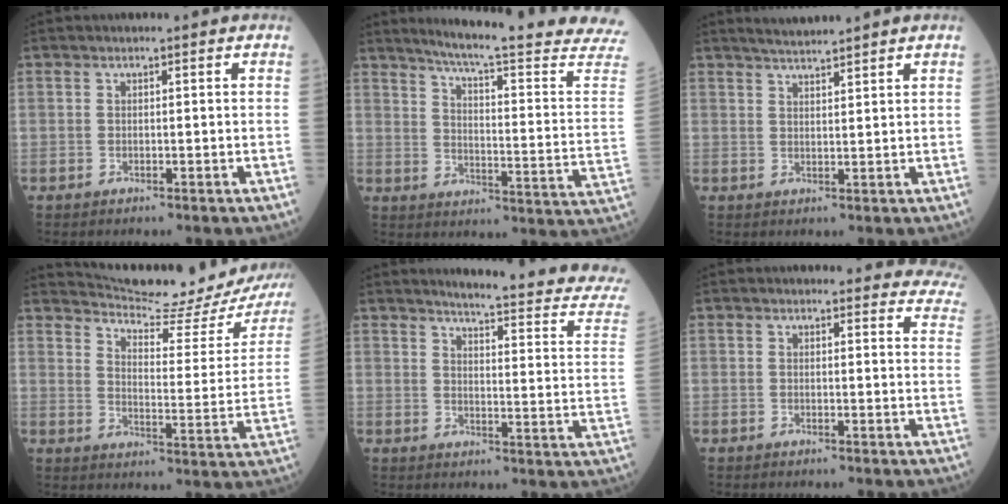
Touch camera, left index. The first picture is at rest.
{"total": 23.1, "force": [20.8, -1.0, 10.0], "torque": [-0.146, -0.096, 0.253]}
{"total": 3.5, "force": [3.3, -0.7, 1.1], "torque": [-0.019, 0.008, 0.061]}
{"total": 20.4, "force": [19.8, 0.7, 5.0], "torque": [-0.070, -0.091, 0.243]}
{"total": 16.5, "force": [15.3, 0.5, 6.1], "torque": [-0.070, -0.078, 0.159]}
{"total": 13.7, "force": [13.1, 3.5, 1.9], "torque": [0.023, -0.052, 0.105]}